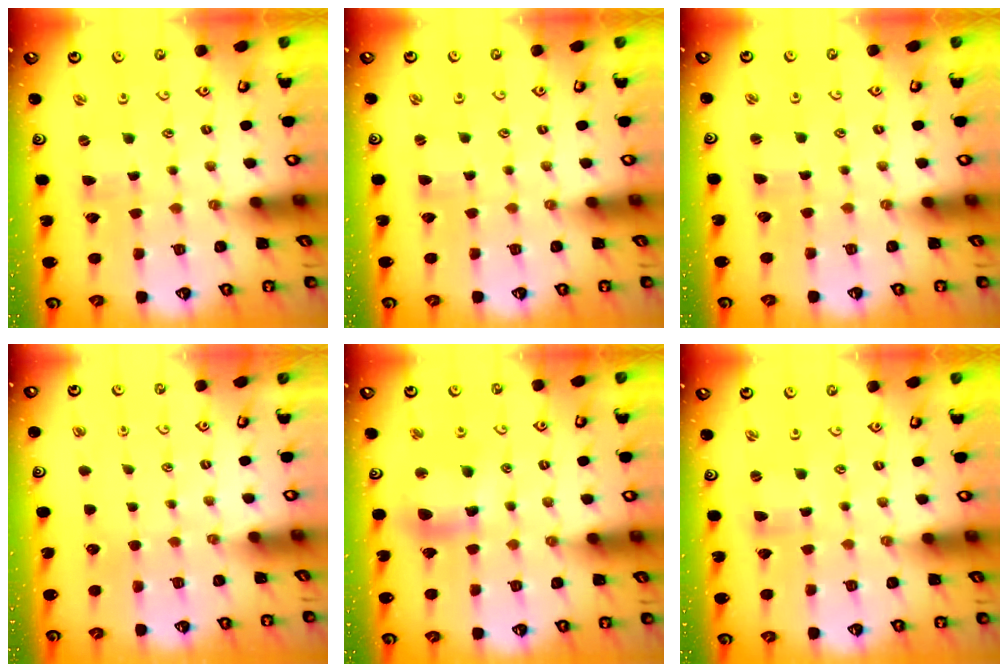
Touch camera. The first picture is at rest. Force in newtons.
{"total": 1.8, "press": 1.7, "slide": 0.3}
{"total": 1.9, "press": 1.9, "slide": 0.4}
{"total": 0.0}
{"total": 10.0, "press": 9.9, "slide": 1.4}
{"total": 0.5, "press": 0.5, "slide": 0.2}